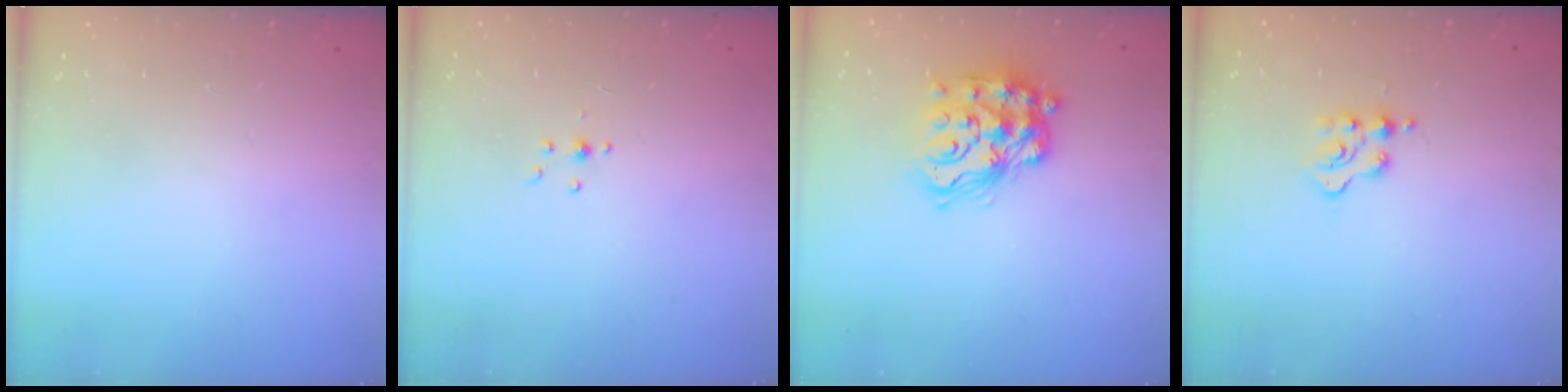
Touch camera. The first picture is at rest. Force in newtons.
{"total": 3.0, "press": 2.8, "slide": 1.1}
{"total": 16.2, "press": 16.2, "slide": 1.0}
{"total": 3.0, "press": 3.0, "slide": 0.5}